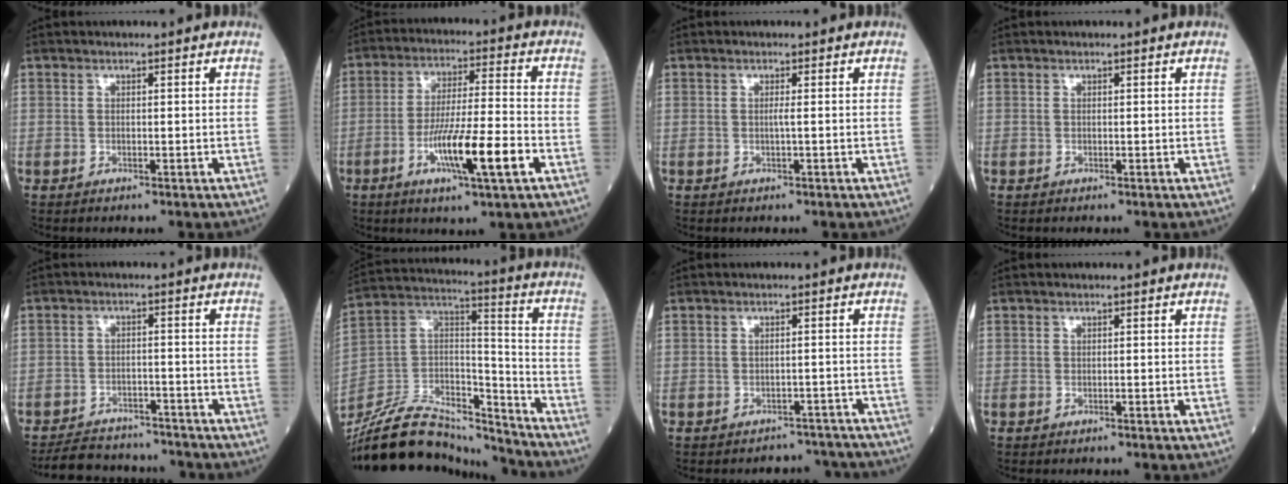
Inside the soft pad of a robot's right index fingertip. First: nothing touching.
{"total": 11.6, "force": [-4.4, 0.4, 10.8], "torque": [-0.193, -0.010, -0.074]}
{"total": 0.7, "force": [0.0, -0.3, 0.7], "torque": [-0.010, -0.001, -0.003]}
{"total": 0.0}
{"total": 9.6, "force": [-9.0, 3.0, 1.8], "torque": [-0.024, 0.013, -0.131]}
{"total": 21.8, "force": [-20.0, 5.0, 7.0], "torque": [-0.156, 0.026, -0.352]}
{"total": 4.7, "force": [-4.3, 1.6, -0.9], "torque": [0.020, 0.016, -0.050]}
{"total": 0.0}